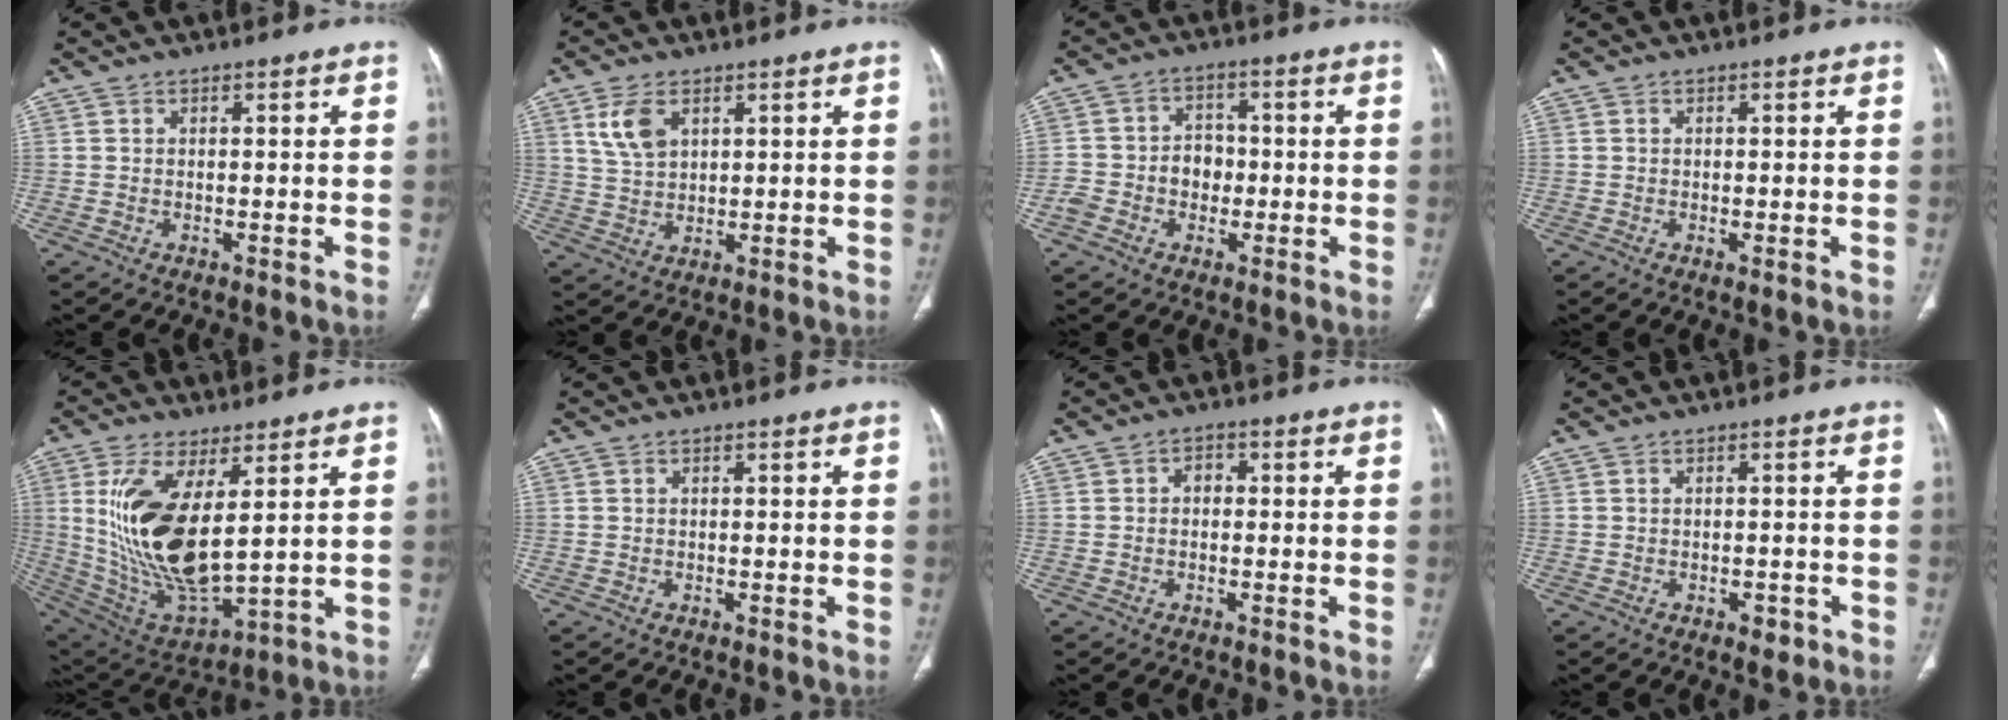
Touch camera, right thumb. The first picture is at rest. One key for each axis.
{"total": 6.3, "fx": 2.9, "fy": 3.7, "fz": 4.3, "tx": -0.080, "ty": -0.006, "tz": 0.066}
{"total": 6.9, "fx": -1.6, "fy": 5.8, "fz": 3.5, "tx": -0.038, "ty": 0.030, "tz": -0.033}
{"total": 0.8, "fx": -0.2, "fy": 0.2, "fz": 0.7, "tx": -0.018, "ty": -0.005, "tz": -0.003}
{"total": 19.6, "fx": 4.1, "fy": 8.4, "fz": 17.2, "tx": -0.339, "ty": -0.029, "tz": 0.098}
{"total": 0.0}
{"total": 2.1, "fx": -0.1, "fy": 1.5, "fz": 1.4, "tx": -0.013, "ty": 0.009, "tz": -0.008}
{"total": 2.2, "fx": -1.1, "fy": 1.3, "fz": 1.4, "tx": -0.011, "ty": 0.004, "tz": -0.010}